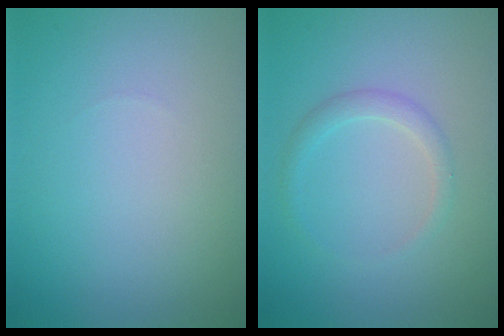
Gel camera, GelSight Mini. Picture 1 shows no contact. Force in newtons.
{"total": 1.5, "press": 1.5, "slide": 0.0}